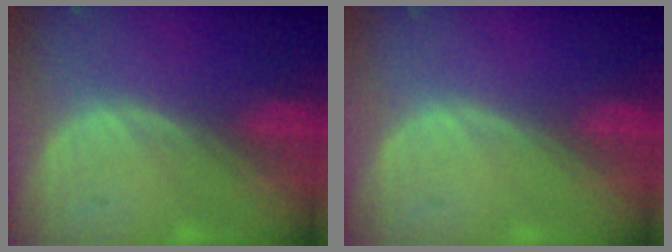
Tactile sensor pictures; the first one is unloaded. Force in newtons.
{"total": 0.0}